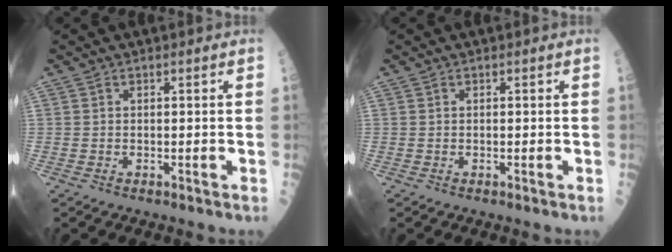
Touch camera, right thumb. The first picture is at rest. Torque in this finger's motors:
{"motor_torque": [-0.16, -0.12, -0.13, -0.08, 0.00]}